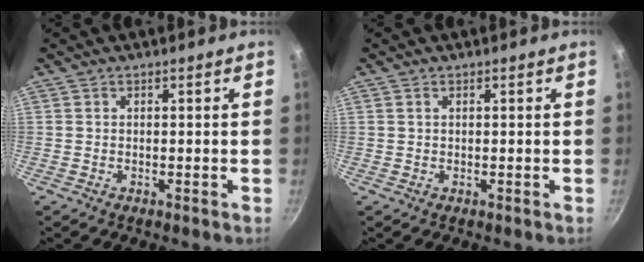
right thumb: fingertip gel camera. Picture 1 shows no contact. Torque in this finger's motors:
{"motor_torque": [-0.04, -0.73, 0.20, 0.13, 0.02]}